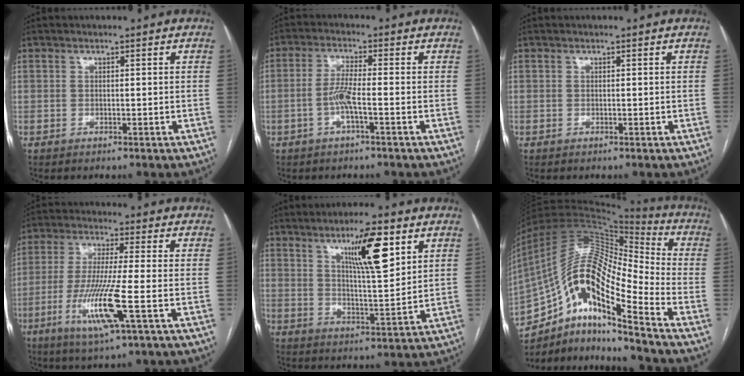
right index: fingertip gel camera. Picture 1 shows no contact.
{"total": 4.2, "force": [-1.3, 0.1, 4.0], "torque": [-0.086, 0.002, -0.027]}
{"total": 0.0}
{"total": 11.2, "force": [-3.6, -0.2, 10.6], "torque": [-0.219, -0.023, -0.071]}
{"total": 11.0, "force": [5.6, 1.5, 9.4], "torque": [-0.157, -0.002, 0.093]}
{"total": 17.8, "force": [-9.1, 3.9, 14.8], "torque": [-0.282, 0.042, -0.156]}